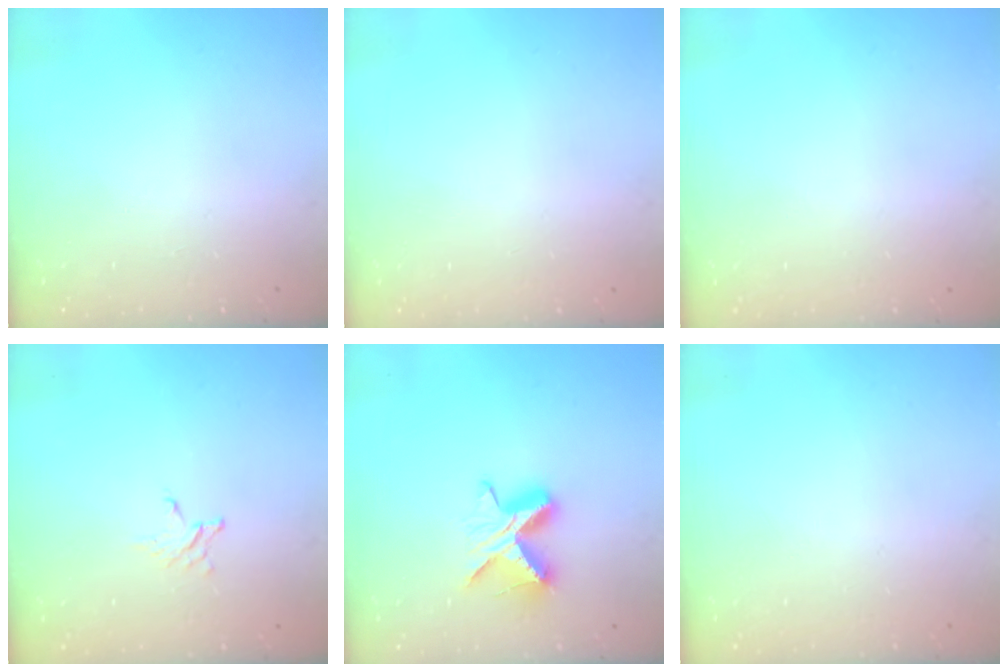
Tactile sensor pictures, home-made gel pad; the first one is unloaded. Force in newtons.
{"total": 0.0}
{"total": 0.0}
{"total": 2.5, "press": 2.5, "slide": 0.2}
{"total": 9.1, "press": 9.1, "slide": 0.5}
{"total": 0.0}